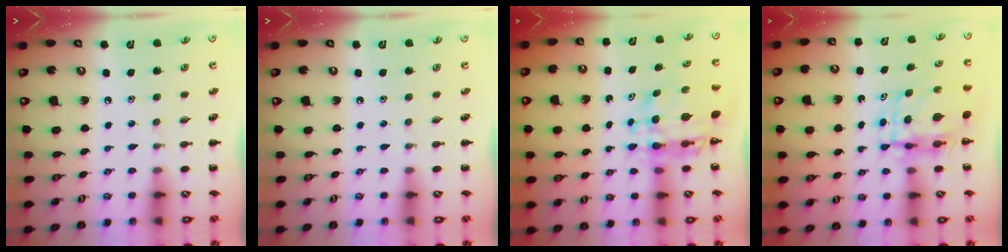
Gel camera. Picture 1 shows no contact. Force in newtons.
{"total": 0.0}
{"total": 8.6, "press": 8.0, "slide": 3.2}
{"total": 5.7, "press": 5.6, "slide": 1.0}